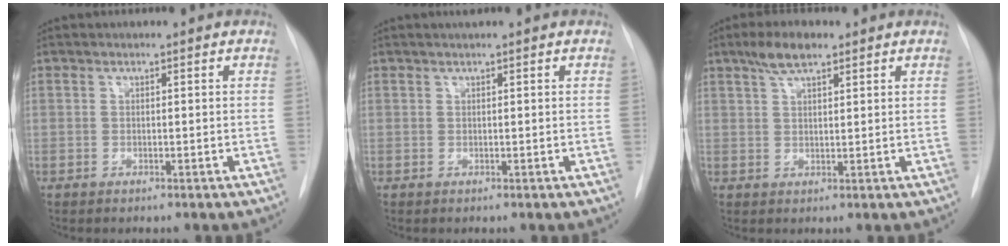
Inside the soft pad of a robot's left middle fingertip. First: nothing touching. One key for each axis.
{"total": 0.7, "fx": 0.5, "fy": -0.1, "fz": 0.4, "tx": -0.008, "ty": 0.002, "tz": 0.012}
{"total": 4.6, "fx": 3.2, "fy": 1.3, "fz": 3.1, "tx": -0.064, "ty": 0.011, "tz": 0.059}